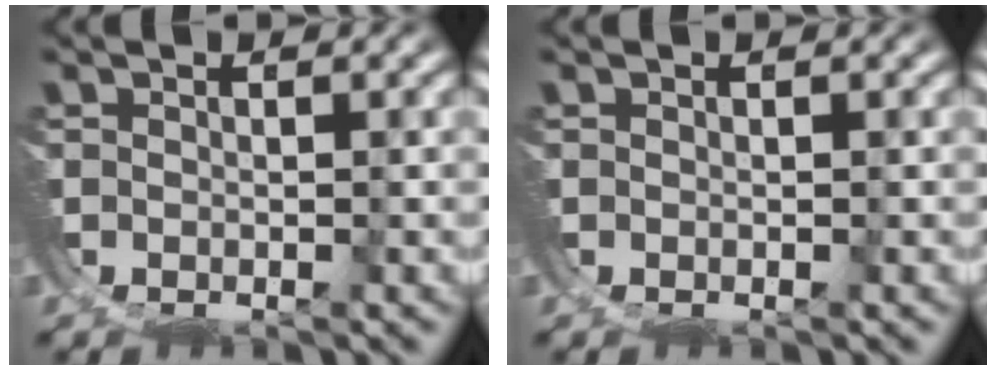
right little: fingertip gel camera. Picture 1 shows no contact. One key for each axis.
{"total": 0.0}